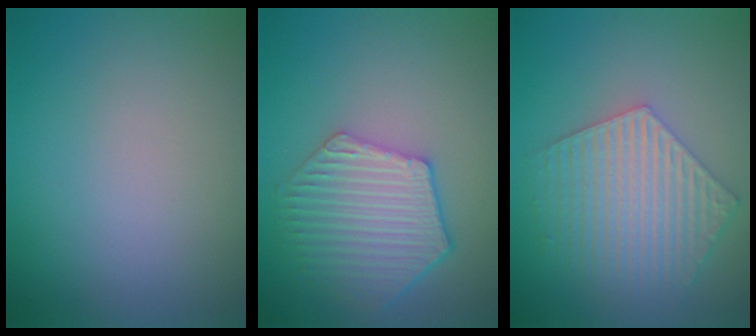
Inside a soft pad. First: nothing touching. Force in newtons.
{"total": 5.8, "press": 4.6, "slide": 3.5}
{"total": 5.9, "press": 4.5, "slide": 3.8}